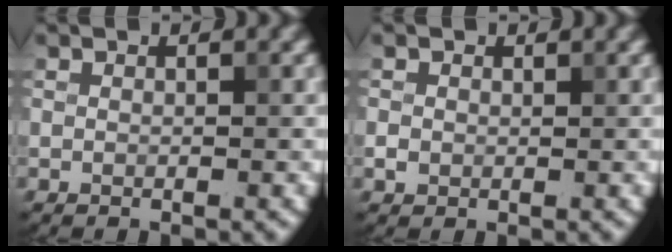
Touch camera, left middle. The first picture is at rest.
{"total": 1.0, "force": [0.0, 1.0, 0.3], "torque": [-0.003, -0.001, -0.001]}